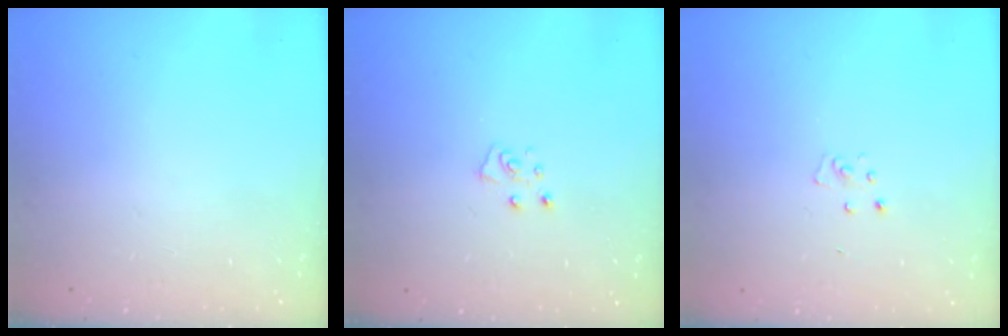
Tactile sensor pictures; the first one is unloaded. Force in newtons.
{"total": 5.3, "press": 5.3, "slide": 0.5}
{"total": 2.6, "press": 2.6, "slide": 0.2}